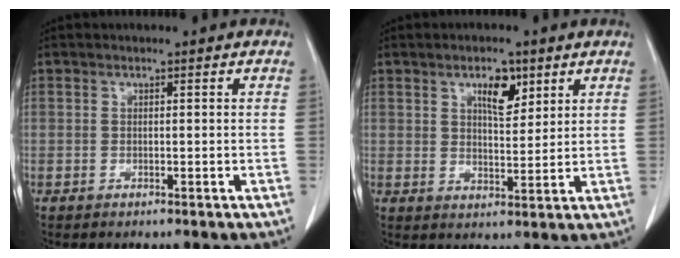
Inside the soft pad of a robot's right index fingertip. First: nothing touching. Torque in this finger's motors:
{"motor_torque": [0.23, 0.27, 0.09, 0.08]}